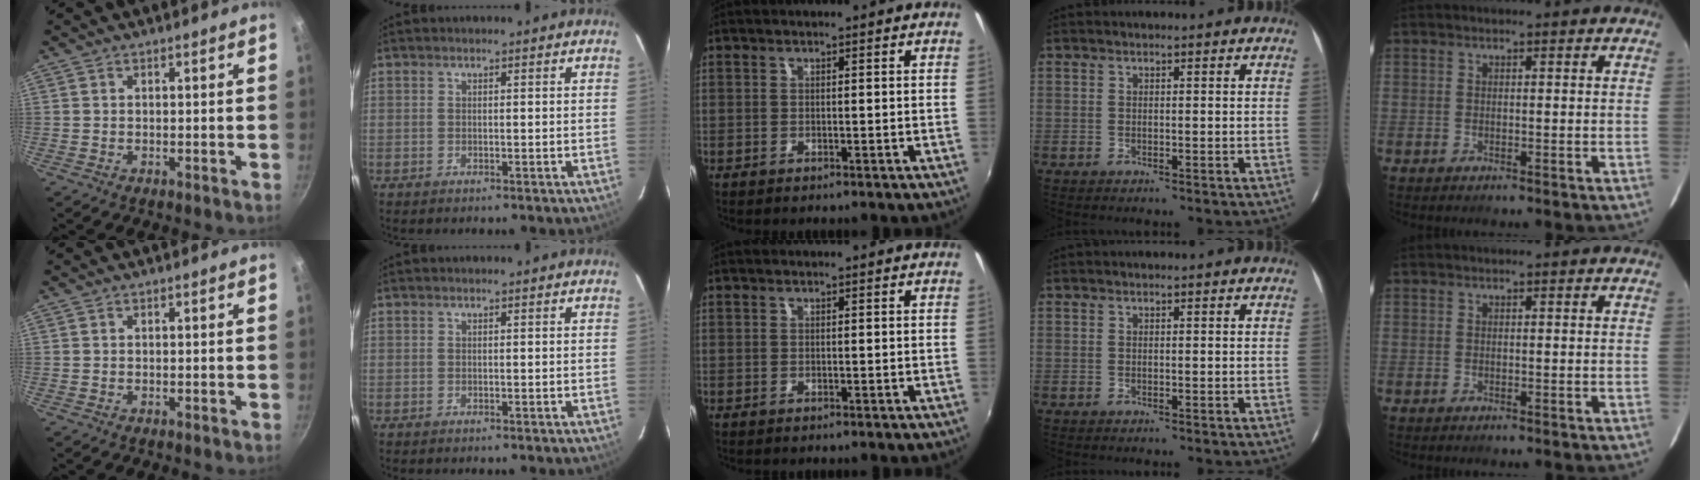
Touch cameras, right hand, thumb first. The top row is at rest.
{}